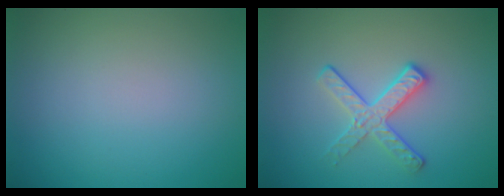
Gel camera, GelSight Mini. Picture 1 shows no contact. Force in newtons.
{"total": 2.9, "press": 2.6, "slide": 1.4}